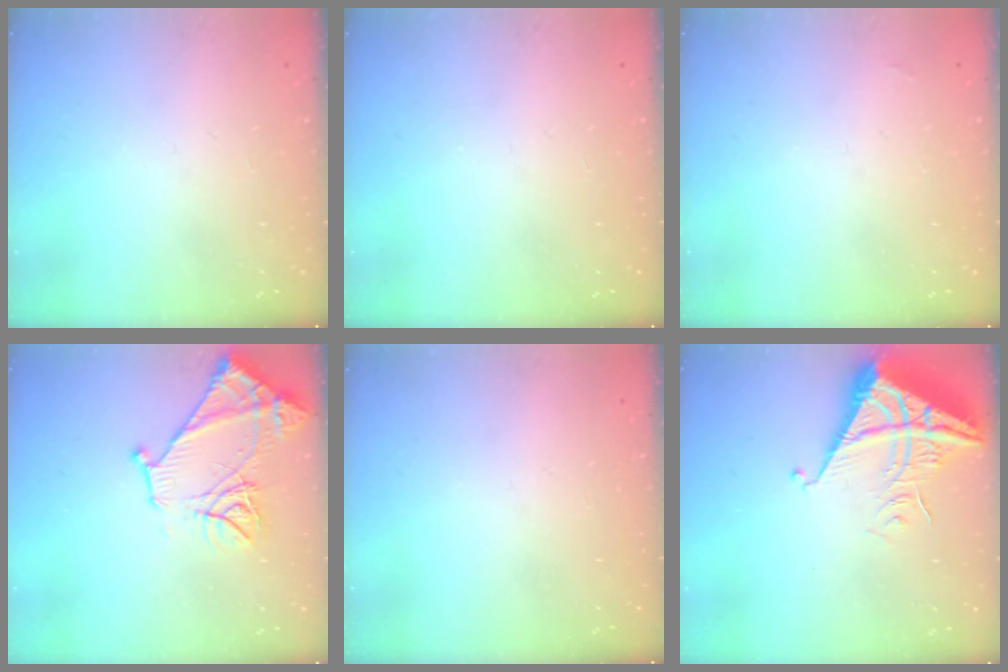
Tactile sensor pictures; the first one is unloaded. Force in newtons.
{"total": 0.0}
{"total": 1.3, "press": 1.3, "slide": 0.2}
{"total": 13.5, "press": 13.4, "slide": 1.3}
{"total": 0.0}
{"total": 7.0, "press": 7.0, "slide": 0.8}